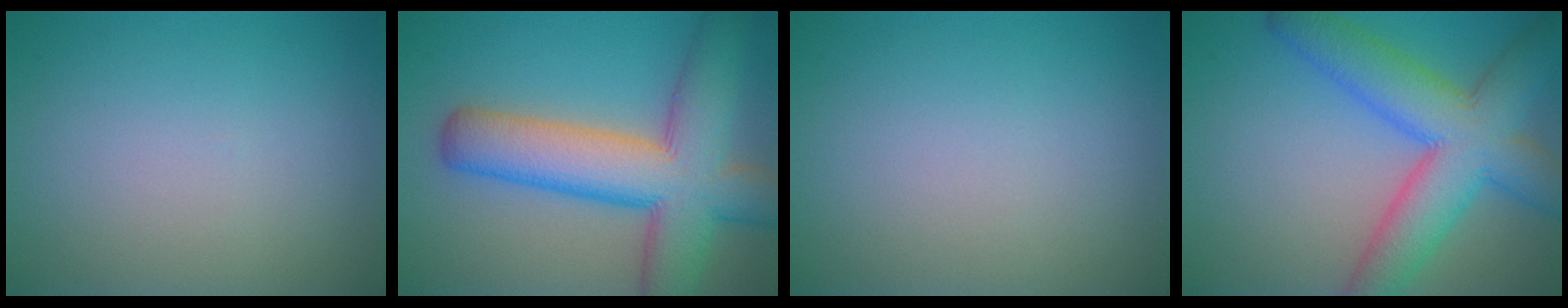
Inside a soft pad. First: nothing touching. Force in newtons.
{"total": 10.9, "press": 10.9, "slide": 0.6}
{"total": 0.0}
{"total": 9.2, "press": 9.2, "slide": 0.3}